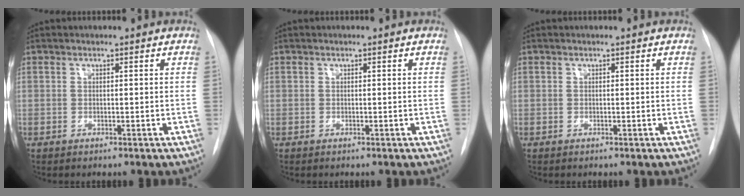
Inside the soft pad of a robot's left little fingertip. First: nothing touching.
{"total": 0.0}
{"total": 0.0}